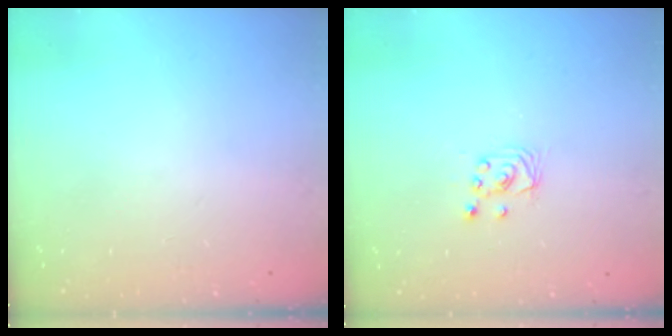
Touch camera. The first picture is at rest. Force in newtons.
{"total": 2.4, "press": 2.4, "slide": 0.2}